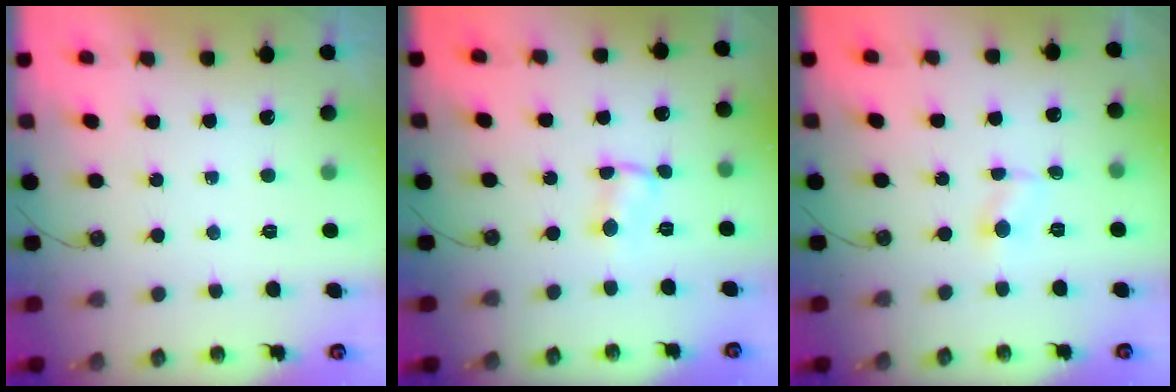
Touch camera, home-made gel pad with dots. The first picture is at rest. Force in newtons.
{"total": 1.8, "press": 1.8, "slide": 0.2}
{"total": 2.1, "press": 2.1, "slide": 0.2}